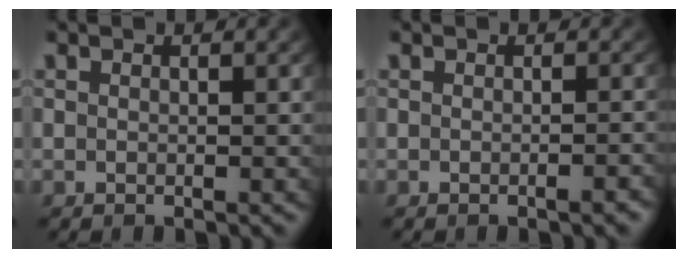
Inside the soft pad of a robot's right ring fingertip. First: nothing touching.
{"total": 0.7, "force": [-0.6, -0.1, 0.3], "torque": [-0.006, 0.003, -0.010]}